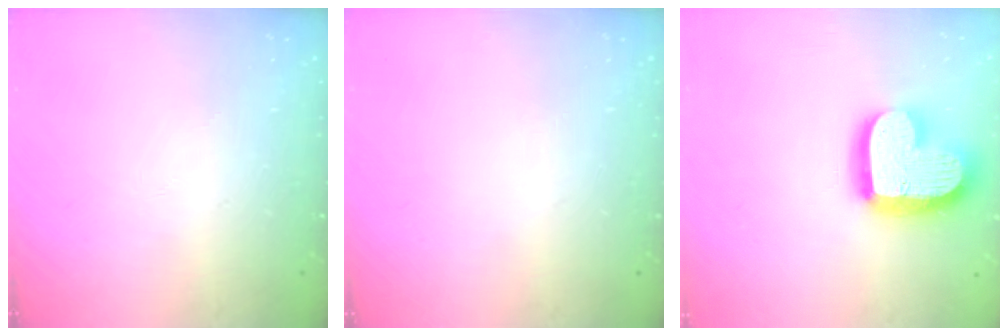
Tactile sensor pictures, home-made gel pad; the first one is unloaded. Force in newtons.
{"total": 0.0}
{"total": 19.2, "press": 19.1, "slide": 1.4}